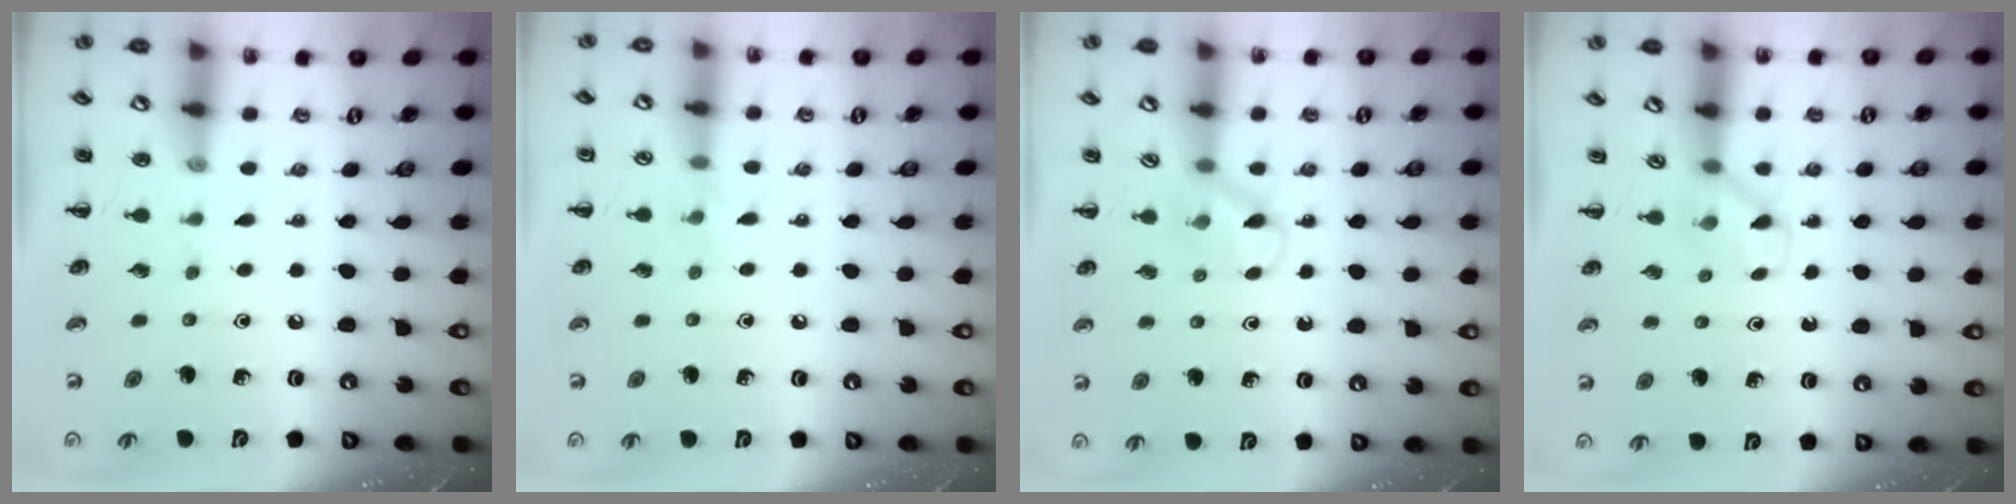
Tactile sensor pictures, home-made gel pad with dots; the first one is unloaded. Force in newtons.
{"total": 3.8, "press": 3.6, "slide": 1.4}
{"total": 3.8, "press": 3.6, "slide": 1.4}
{"total": 3.0, "press": 2.8, "slide": 1.1}